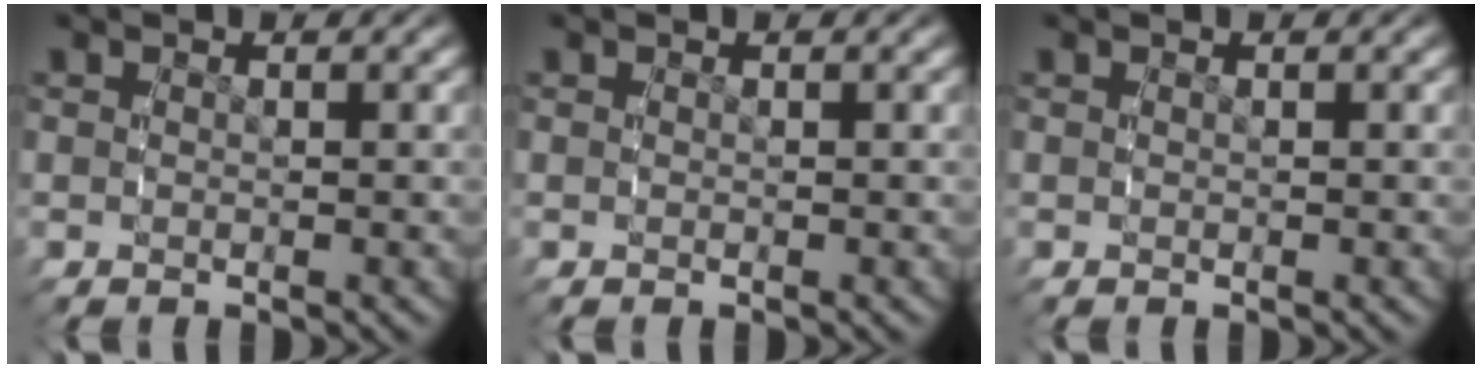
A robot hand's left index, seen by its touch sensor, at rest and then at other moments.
{"total": 0.0}
{"total": 0.0}